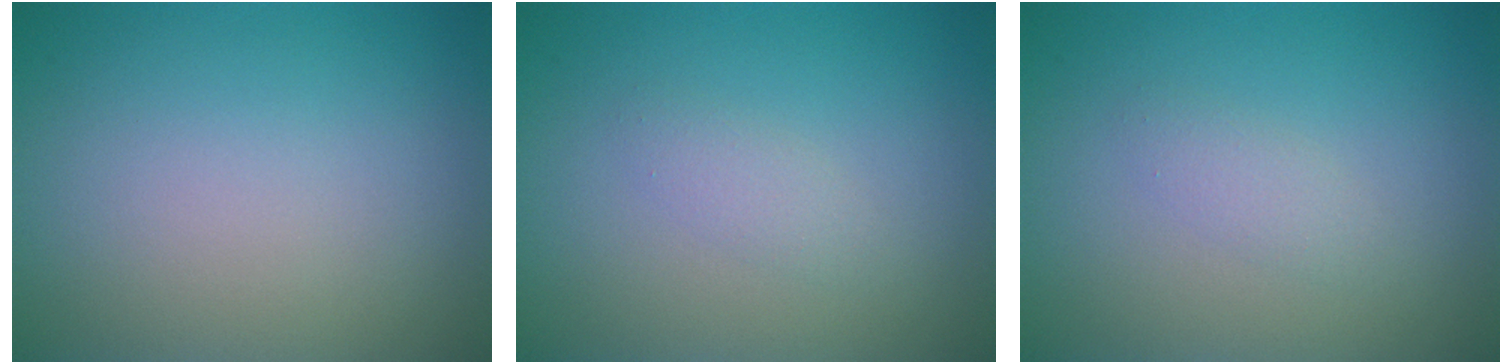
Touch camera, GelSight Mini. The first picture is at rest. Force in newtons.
{"total": 1.2, "press": 1.2, "slide": 0.0}
{"total": 1.2, "press": 1.2, "slide": 0.0}